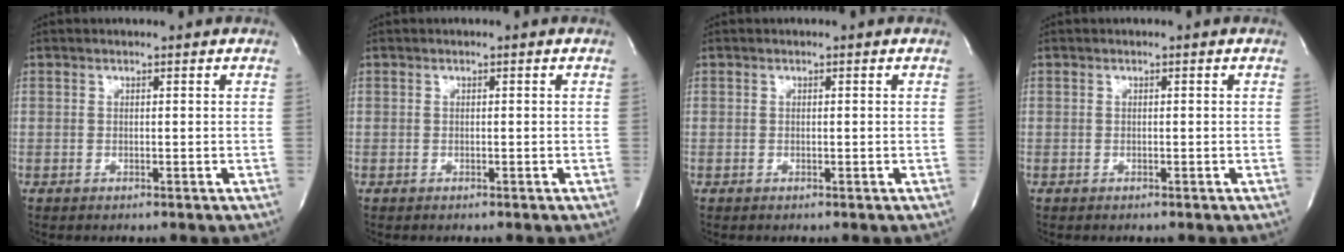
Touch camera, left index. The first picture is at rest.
{"total": 0.0}
{"total": 0.0}
{"total": 0.0}